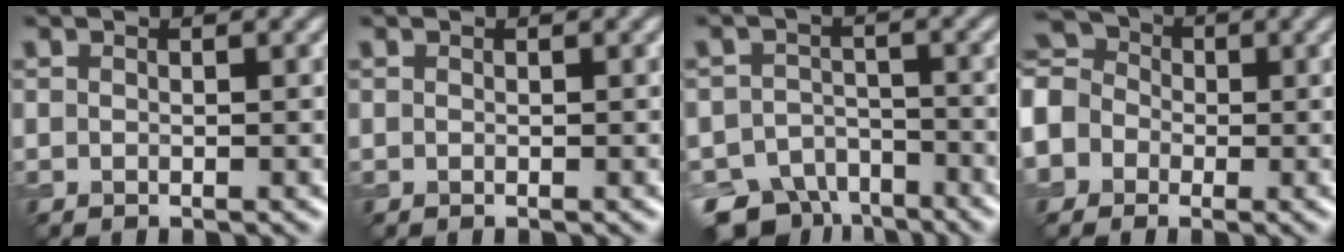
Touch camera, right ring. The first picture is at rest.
{"total": 0.0}
{"total": 8.1, "force": [-6.3, 4.4, 2.5], "torque": [-0.026, -0.014, -0.104]}
{"total": 7.1, "force": [-2.1, 6.3, 2.6], "torque": [-0.072, 0.010, -0.058]}